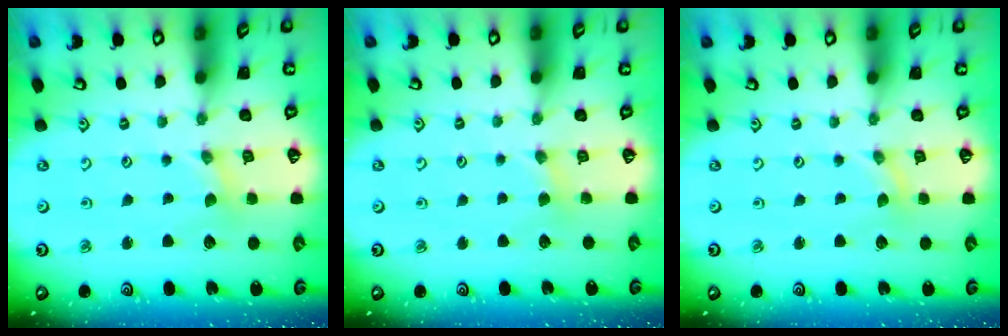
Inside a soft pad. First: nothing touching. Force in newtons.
{"total": 2.5, "press": 2.5, "slide": 0.5}
{"total": 0.0}